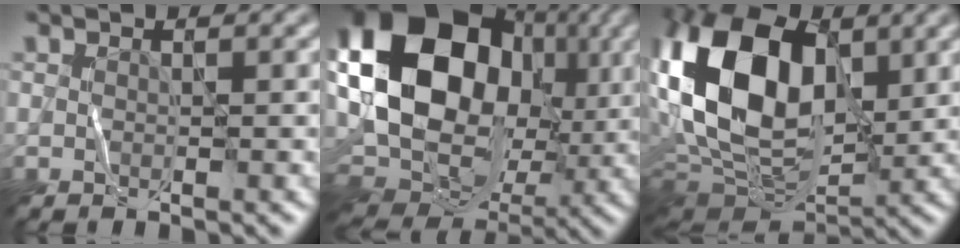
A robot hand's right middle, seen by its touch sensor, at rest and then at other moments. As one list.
[{"total": 19.3, "force": [3.1, 13.8, 13.1], "torque": [-0.266, 0.023, 0.049]}, {"total": 16.2, "force": [2.8, 10.2, 12.3], "torque": [-0.266, 0.019, 0.034]}]